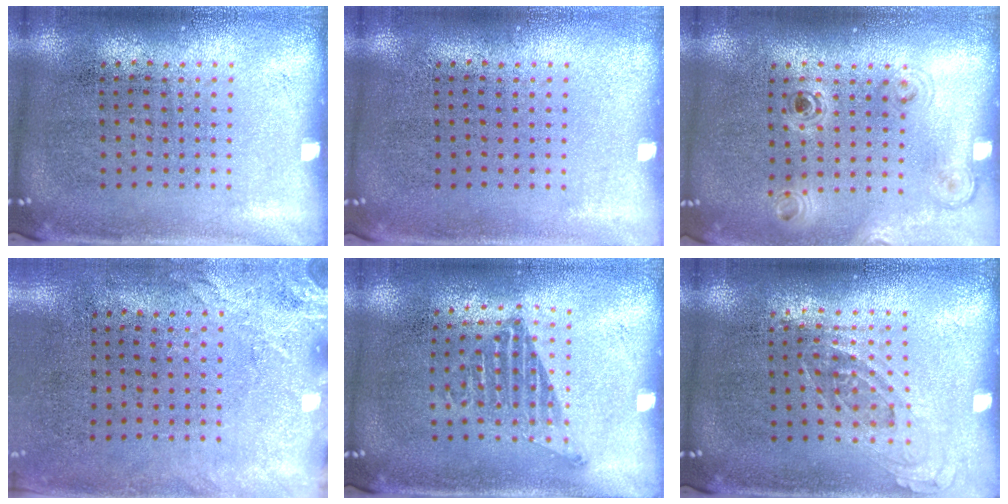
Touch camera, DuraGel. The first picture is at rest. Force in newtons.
{"total": 0.0}
{"total": 1.1, "press": 1.0, "slide": 0.3}
{"total": 2.6, "press": 2.1, "slide": 1.6}
{"total": 1.1, "press": 1.0, "slide": 0.5}
{"total": 0.8, "press": 0.8, "slide": 0.3}